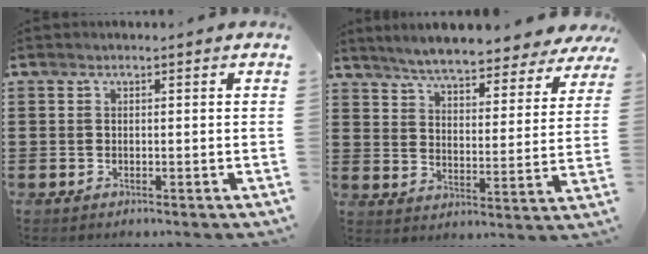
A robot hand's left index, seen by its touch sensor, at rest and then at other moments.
{"total": 5.9, "force": [5.6, 0.1, 1.7], "torque": [-0.060, -0.037, 0.096]}